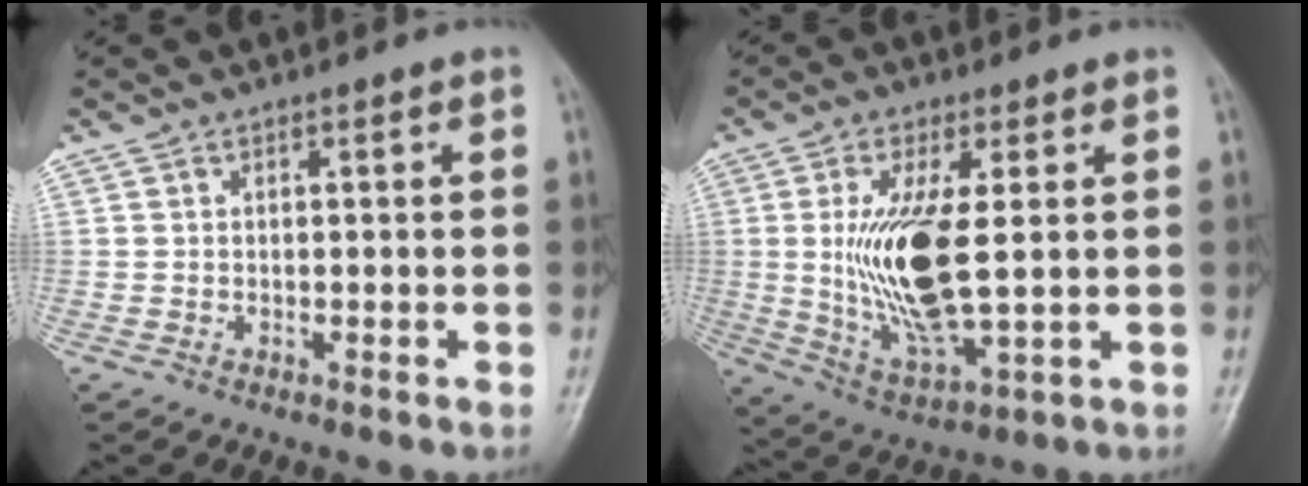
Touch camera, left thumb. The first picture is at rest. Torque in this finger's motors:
{"motor_torque": [2.55, 2.45, 2.24, -0.52, 0.55]}